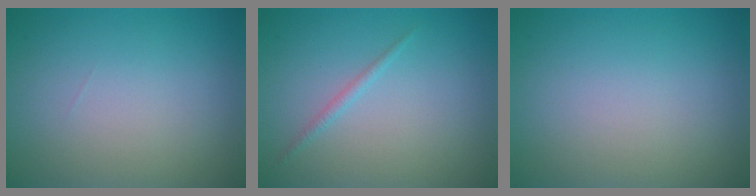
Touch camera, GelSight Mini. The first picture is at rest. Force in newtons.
{"total": 0.8, "press": 0.8, "slide": 0.1}
{"total": 0.0}